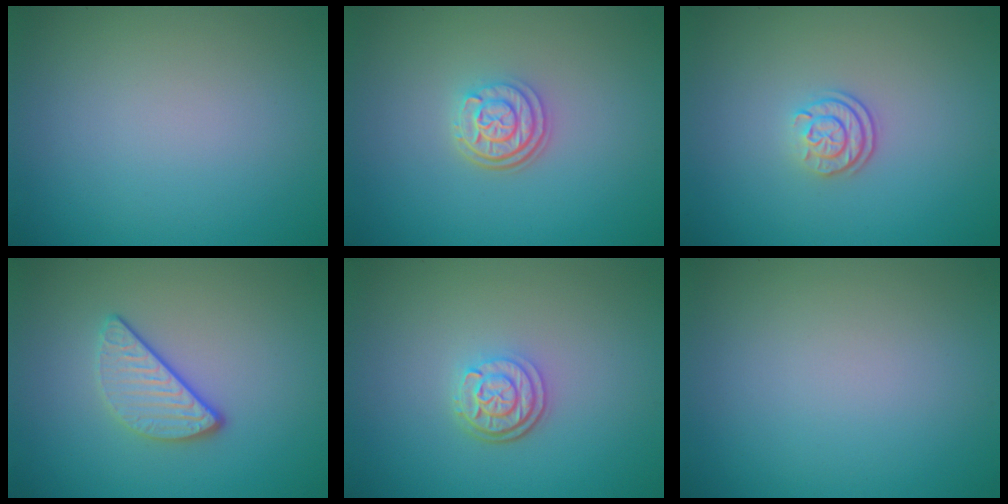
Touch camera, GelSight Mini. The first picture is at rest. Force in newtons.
{"total": 3.0, "press": 2.4, "slide": 1.7}
{"total": 2.3, "press": 1.7, "slide": 1.5}
{"total": 2.9, "press": 2.4, "slide": 1.6}
{"total": 3.0, "press": 2.5, "slide": 1.6}
{"total": 0.0}